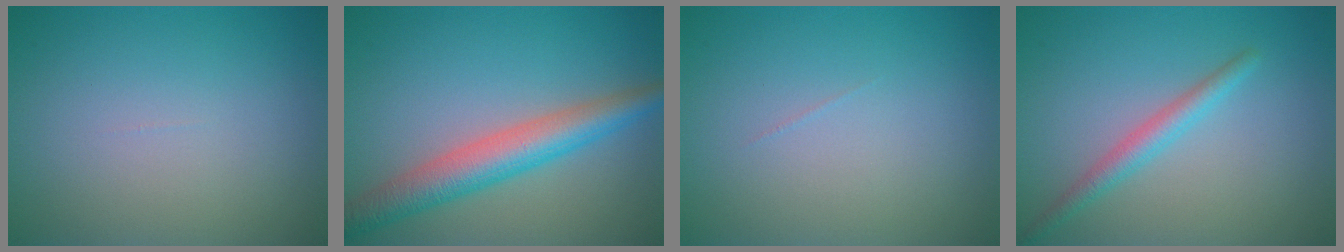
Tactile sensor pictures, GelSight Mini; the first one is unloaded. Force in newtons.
{"total": 5.3, "press": 5.3, "slide": 0.2}
{"total": 0.0}
{"total": 2.1, "press": 2.1, "slide": 0.0}